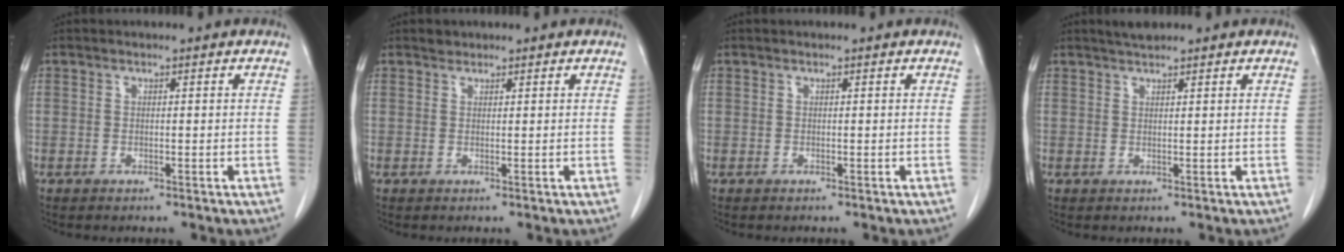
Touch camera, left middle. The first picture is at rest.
{"total": 0.8, "force": [0.7, 0.4, 0.0], "torque": [0.000, 0.002, 0.010]}
{"total": 0.0}
{"total": 1.9, "force": [1.7, 0.3, 0.8], "torque": [-0.017, 0.007, 0.032]}